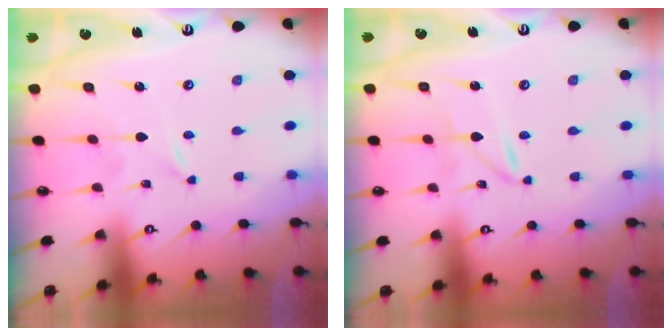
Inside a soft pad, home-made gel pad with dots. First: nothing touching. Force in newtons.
{"total": 1.6, "press": 1.6, "slide": 0.0}